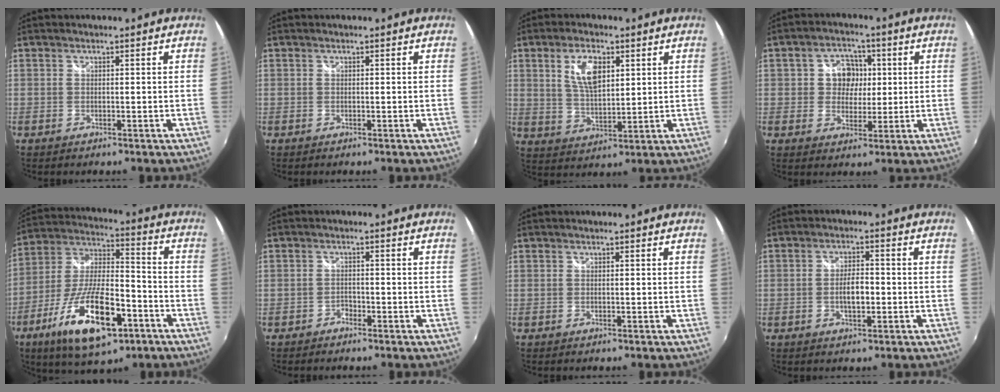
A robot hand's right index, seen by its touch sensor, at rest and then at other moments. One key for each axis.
{"total": 0.0}
{"total": 8.3, "fx": 3.1, "fy": 3.8, "fz": 6.6, "tx": -0.125, "ty": 0.006, "tz": 0.062}
{"total": 6.8, "fx": 1.0, "fy": 6.0, "fz": 3.2, "tx": -0.054, "ty": 0.017, "tz": 0.016}
{"total": 20.1, "fx": -9.8, "fy": 7.1, "fz": 16.0, "tx": -0.312, "ty": -0.027, "tz": -0.167}
{"total": 1.5, "fx": -1.3, "fy": 0.8, "fz": 0.2, "tx": -0.004, "ty": 0.000, "tz": -0.024}
{"total": 0.0}
{"total": 4.4, "fx": -1.0, "fy": 1.8, "fz": 3.9, "tx": -0.073, "ty": 0.002, "tz": -0.016}